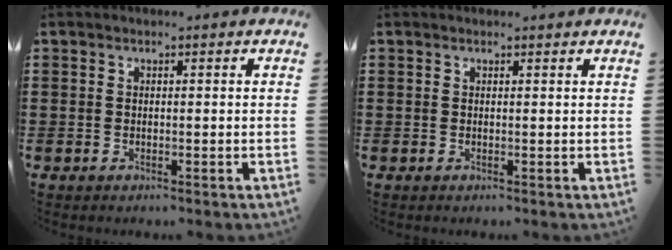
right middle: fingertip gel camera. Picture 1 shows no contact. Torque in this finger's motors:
{"motor_torque": [-0.79, -0.17, 0.00, -0.01]}